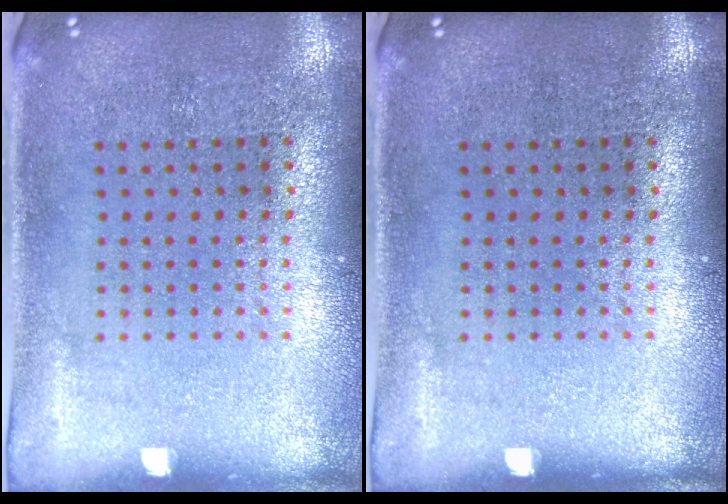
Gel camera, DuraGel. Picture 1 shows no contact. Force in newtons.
{"total": 0.0}